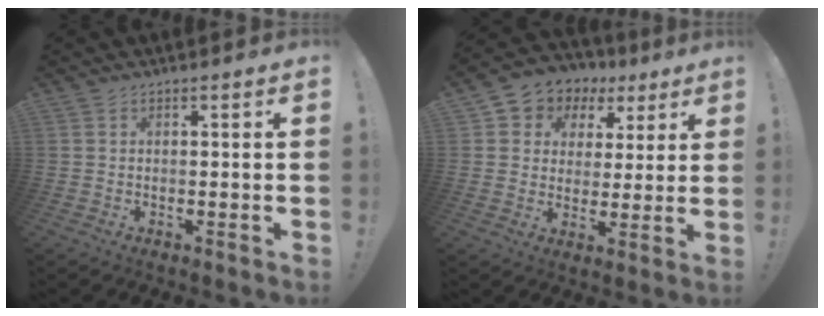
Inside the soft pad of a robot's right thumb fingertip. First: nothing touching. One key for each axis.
{"total": 6.7, "fx": 2.2, "fy": 6.1, "fz": 1.7, "tx": -0.028, "ty": -0.021, "tz": 0.048}